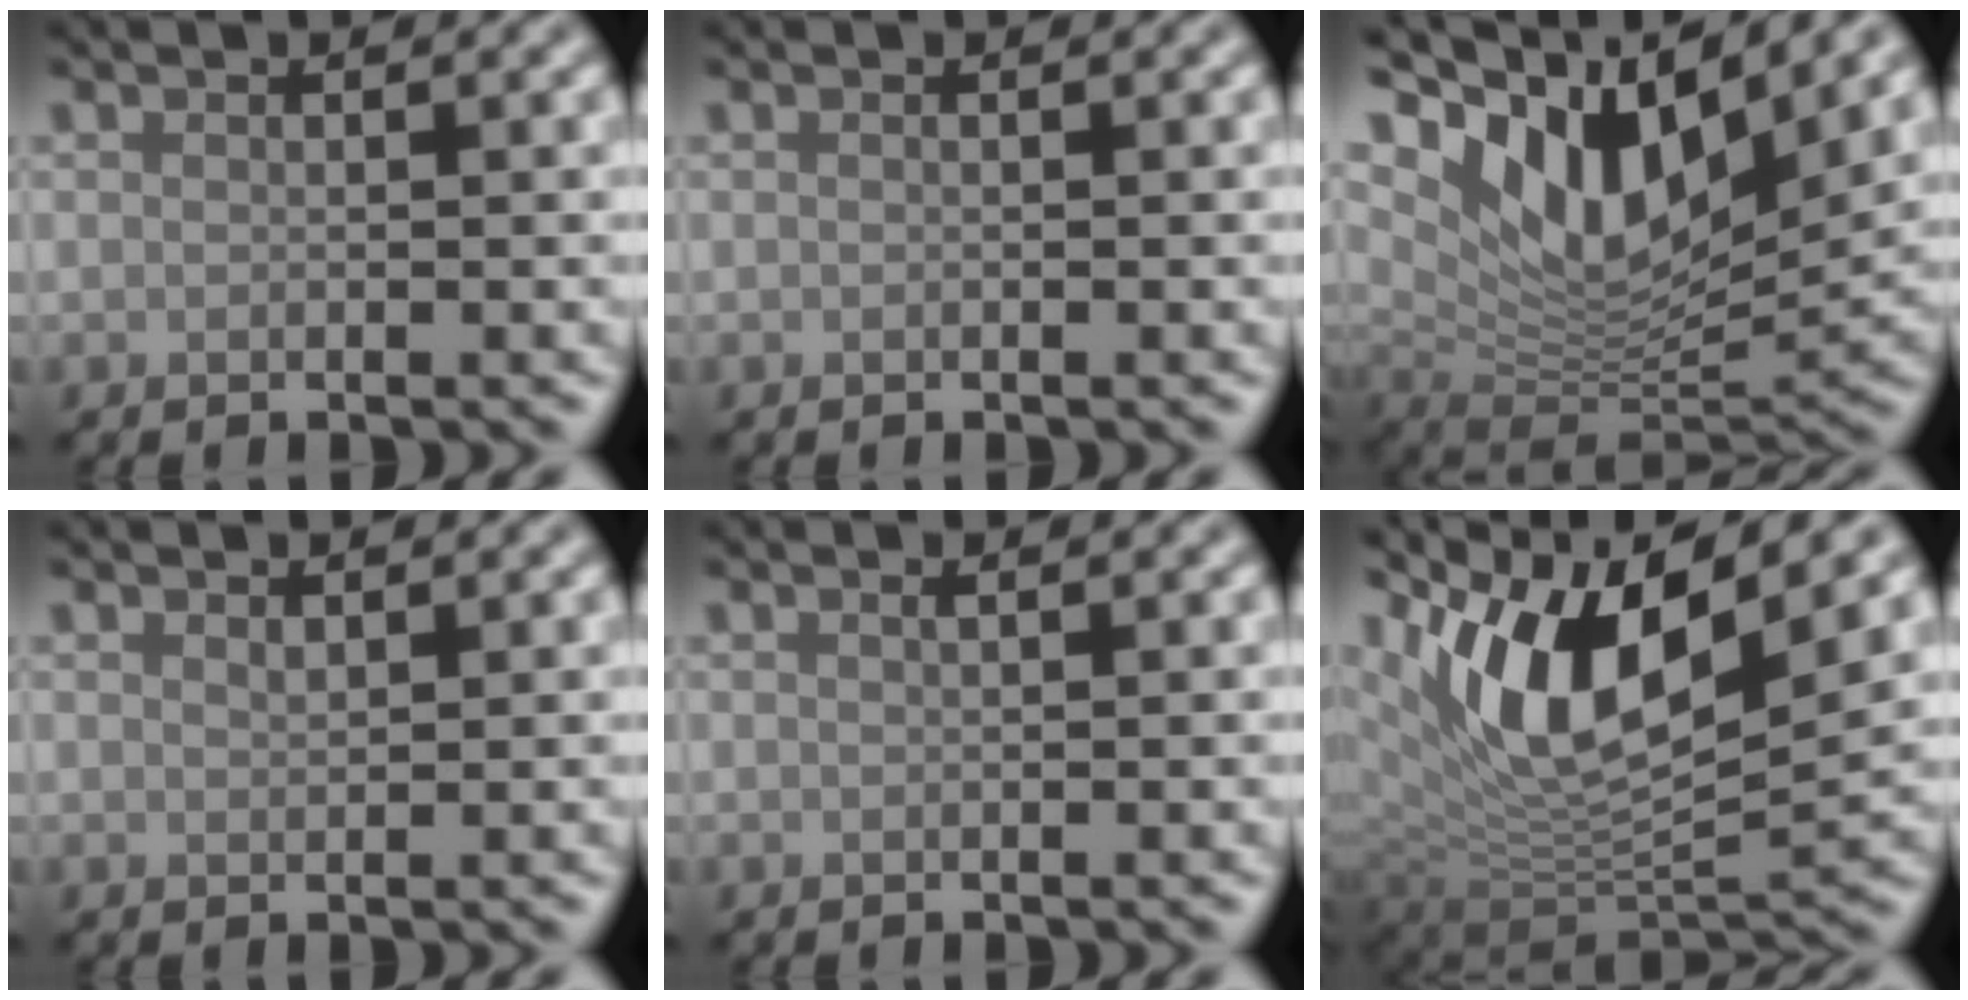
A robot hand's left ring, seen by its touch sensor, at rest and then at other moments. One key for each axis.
{"total": 0.0}
{"total": 10.9, "fx": 5.3, "fy": 4.5, "fz": 8.4, "tx": -0.143, "ty": -0.004, "tz": 0.101}
{"total": 0.5, "fx": 0.5, "fy": 0.1, "fz": 0.2, "tx": -0.005, "ty": -0.002, "tz": 0.011}
{"total": 0.5, "fx": 0.3, "fy": 0.2, "fz": 0.4, "tx": -0.003, "ty": 0.004, "tz": 0.003}
{"total": 11.3, "fx": 4.7, "fy": 4.6, "fz": 9.2, "tx": -0.163, "ty": -0.001, "tz": 0.088}